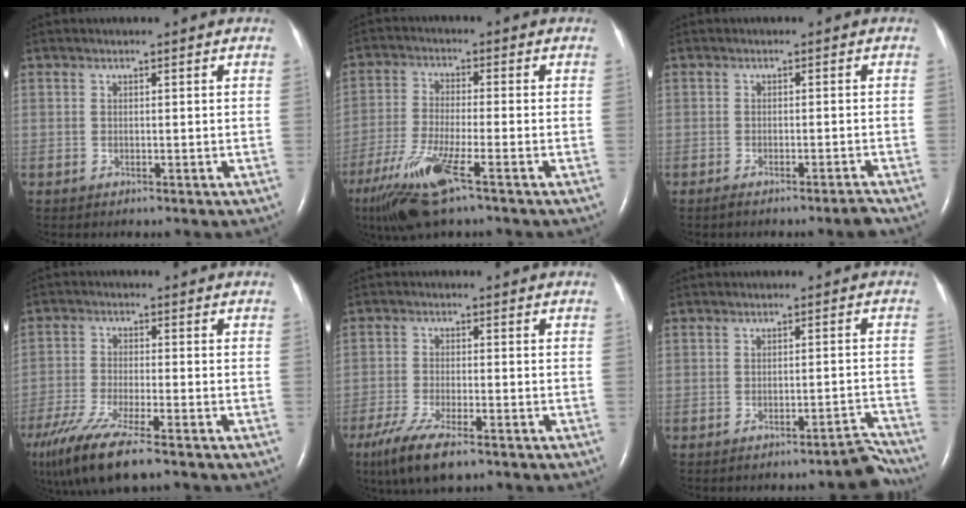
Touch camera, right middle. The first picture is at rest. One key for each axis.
{"total": 11.2, "fx": -6.5, "fy": 1.2, "fz": 9.1, "tx": -0.190, "ty": -0.030, "tz": -0.120}
{"total": 2.5, "fx": -2.1, "fy": -0.6, "fz": 1.1, "tx": -0.020, "ty": 0.000, "tz": -0.036}
{"total": 13.2, "fx": -9.6, "fy": 1.8, "fz": 8.8, "tx": -0.188, "ty": -0.035, "tz": -0.171}
{"total": 8.6, "fx": -5.8, "fy": 1.9, "fz": 6.1, "tx": -0.120, "ty": -0.021, "tz": -0.096}
{"total": 3.8, "fx": -3.6, "fy": 0.0, "fz": 1.2, "tx": 0.002, "ty": 0.012, "tz": -0.048}